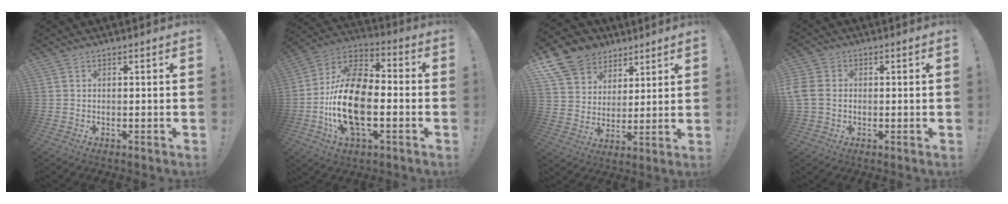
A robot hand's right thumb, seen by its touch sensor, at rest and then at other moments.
{"total": 21.4, "force": [-3.9, 11.6, 17.5], "torque": [-0.355, 0.019, -0.061]}
{"total": 12.5, "force": [7.7, 9.3, 3.4], "torque": [-0.055, -0.051, 0.152]}
{"total": 6.4, "force": [-0.4, 5.1, 3.7], "torque": [-0.080, 0.009, -0.002]}